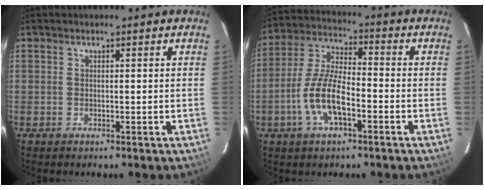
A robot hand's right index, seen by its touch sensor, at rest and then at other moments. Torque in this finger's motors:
{"motor_torque": [0.94, -0.42, 0.66, 0.21]}